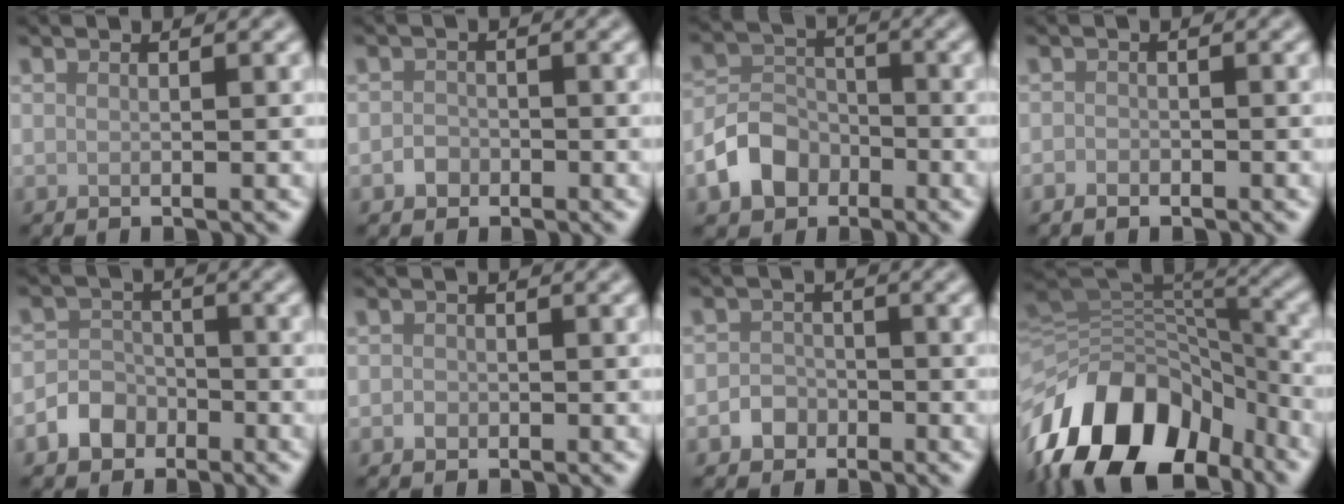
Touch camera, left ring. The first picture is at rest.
{"total": 1.4, "force": [-0.7, 1.2, 0.3], "torque": [0.002, 0.003, -0.015]}
{"total": 4.9, "force": [-2.5, 3.7, 2.0], "torque": [-0.038, 0.002, -0.058]}
{"total": 1.0, "force": [-0.6, 0.7, 0.4], "torque": [-0.005, 0.000, -0.013]}
{"total": 3.2, "force": [-1.7, 2.5, 1.0], "torque": [-0.014, 0.005, -0.036]}
{"total": 0.9, "force": [-0.3, 0.8, 0.3], "torque": [-0.001, -0.002, -0.008]}
{"total": 2.0, "force": [-1.0, 1.7, 0.5], "torque": [0.000, 0.005, -0.022]}
{"total": 14.7, "force": [-7.9, 9.1, 8.3], "torque": [-0.168, 0.015, -0.143]}